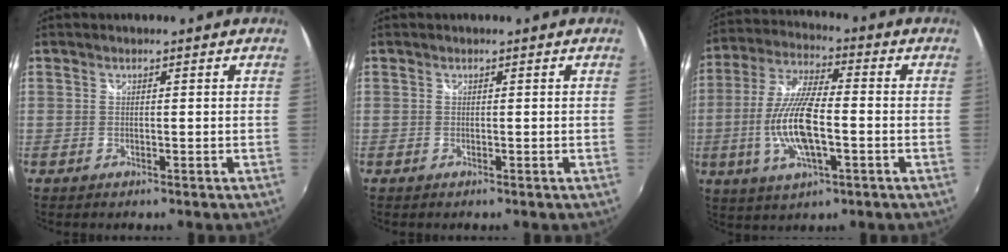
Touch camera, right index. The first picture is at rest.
{"total": 0.0}
{"total": 13.5, "force": [-2.9, 4.3, 12.4], "torque": [-0.256, -0.004, -0.055]}